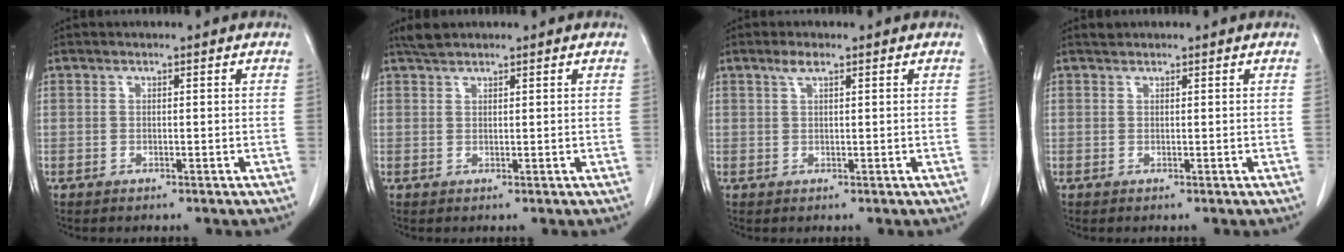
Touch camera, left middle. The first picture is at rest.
{"total": 1.9, "force": [1.8, 0.2, 0.6], "torque": [-0.018, 0.010, 0.038]}
{"total": 1.8, "force": [1.1, 0.3, 1.3], "torque": [-0.030, 0.005, 0.024]}
{"total": 0.6, "force": [0.6, 0.1, 0.0], "torque": [-0.010, 0.005, 0.015]}